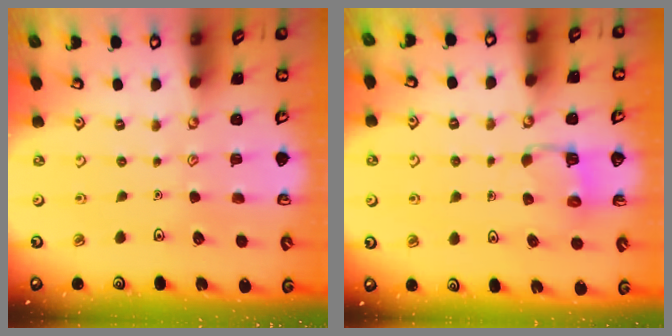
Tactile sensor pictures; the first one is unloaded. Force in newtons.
{"total": 4.3, "press": 4.3, "slide": 0.3}